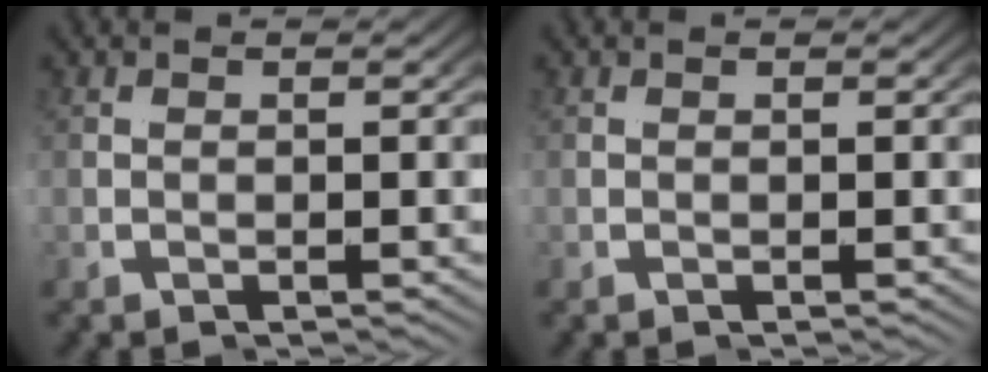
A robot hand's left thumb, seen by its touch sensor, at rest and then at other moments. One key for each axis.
{"total": 0.0}